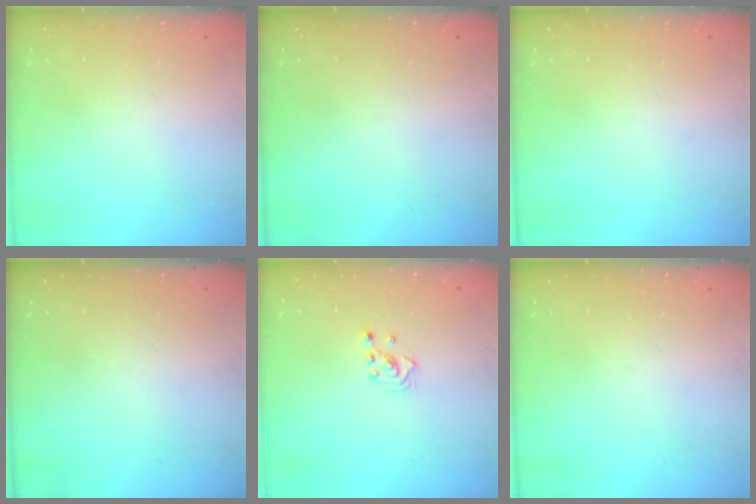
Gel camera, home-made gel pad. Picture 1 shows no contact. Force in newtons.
{"total": 0.0}
{"total": 0.0}
{"total": 0.0}
{"total": 2.3, "press": 2.3, "slide": 0.3}
{"total": 0.0}